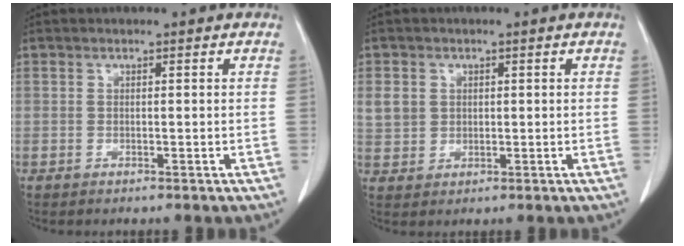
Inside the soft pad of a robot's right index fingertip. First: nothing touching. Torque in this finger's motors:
{"motor_torque": [0.02, 0.10, 0.01, 0.05]}